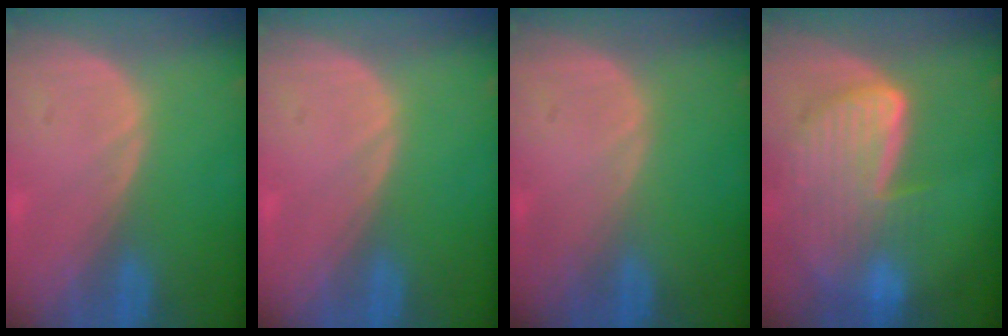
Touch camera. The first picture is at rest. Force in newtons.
{"total": 0.0}
{"total": 0.0}
{"total": 9.2, "press": 8.1, "slide": 4.5}